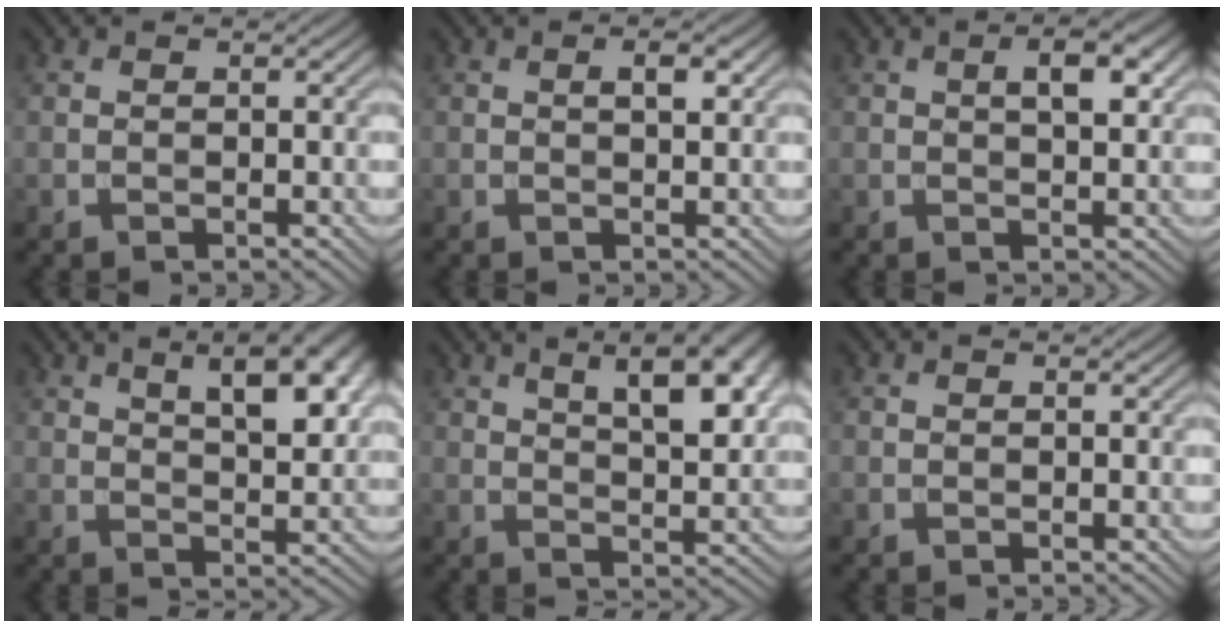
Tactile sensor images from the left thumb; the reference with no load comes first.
{"total": 1.8, "force": [0.5, 0.6, 1.6], "torque": [-0.025, 0.000, 0.007]}
{"total": 3.9, "force": [1.1, 1.4, 3.5], "torque": [-0.059, 0.004, 0.018]}
{"total": 10.5, "force": [4.7, 3.9, 8.5], "torque": [-0.113, 0.014, 0.066]}
{"total": 11.9, "force": [5.5, 4.3, 9.6], "torque": [-0.129, 0.019, 0.074]}
{"total": 0.0}